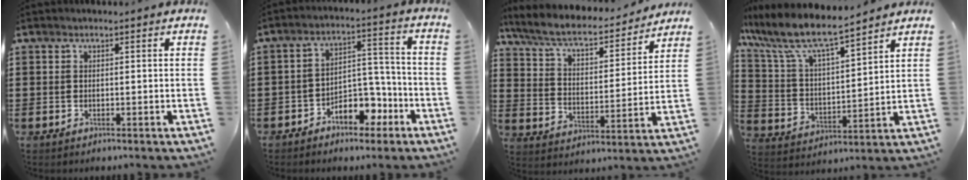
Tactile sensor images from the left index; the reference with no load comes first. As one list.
[{"total": 6.6, "force": [-4.3, 3.7, 3.3], "torque": [-0.053, 0.026, -0.079]}, {"total": 6.8, "force": [5.7, 1.4, 3.4], "torque": [-0.090, -0.034, 0.094]}, {"total": 8.7, "force": [7.3, 1.6, 4.5], "torque": [-0.119, -0.038, 0.121]}]